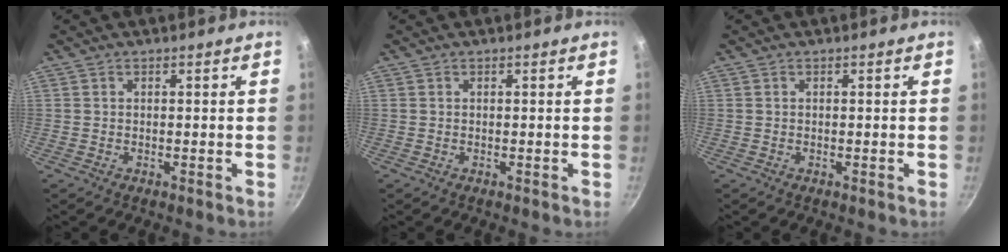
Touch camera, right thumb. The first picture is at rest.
{"total": 0.0}
{"total": 0.0}